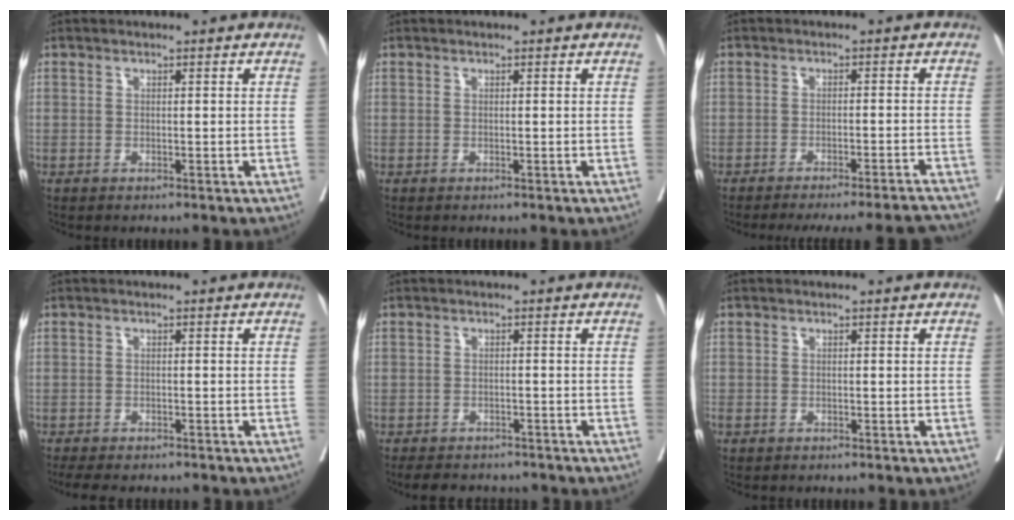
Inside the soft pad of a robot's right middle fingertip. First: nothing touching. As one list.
[{"total": 0.0}, {"total": 15.0, "force": [-14.2, -0.2, 4.6], "torque": [-0.059, -0.009, -0.176]}, {"total": 8.2, "force": [-7.1, 2.2, 3.4], "torque": [-0.048, -0.005, -0.097]}, {"total": 6.9, "force": [-6.0, 2.8, 1.8], "torque": [-0.025, -0.004, -0.078]}, {"total": 0.6, "force": [-0.4, 0.1, 0.4], "torque": [-0.021, 0.002, -0.007]}]